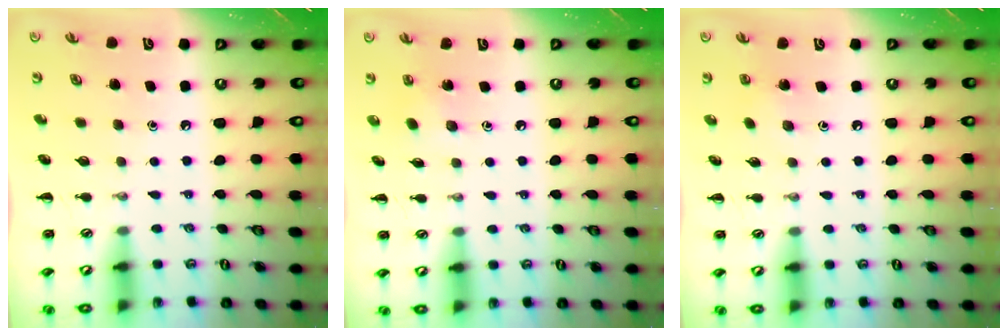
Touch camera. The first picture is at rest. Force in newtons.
{"total": 3.0, "press": 2.8, "slide": 0.9}
{"total": 3.3, "press": 3.1, "slide": 1.0}